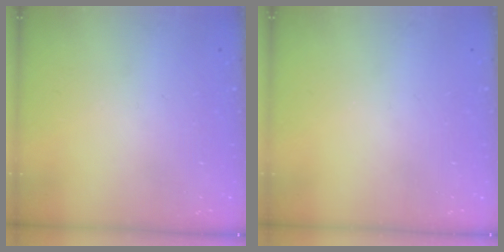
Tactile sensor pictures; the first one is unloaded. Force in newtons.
{"total": 0.0}